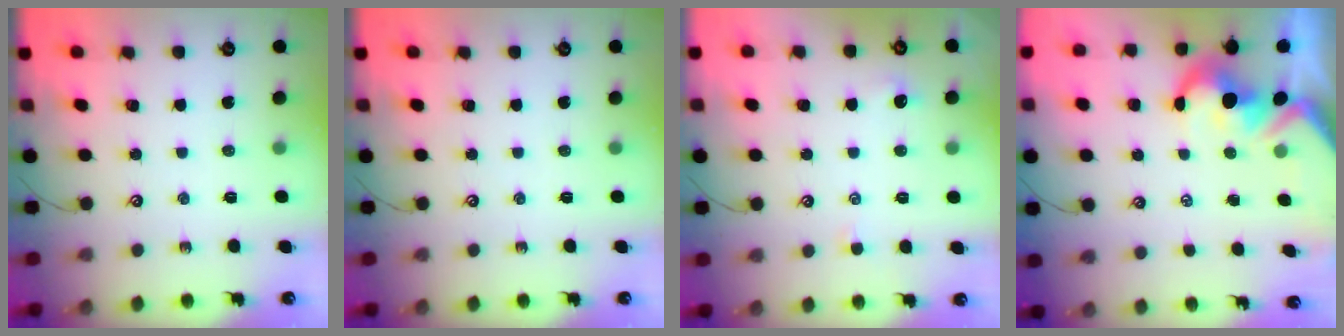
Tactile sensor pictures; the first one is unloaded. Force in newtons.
{"total": 0.0}
{"total": 1.9, "press": 1.8, "slide": 0.4}
{"total": 5.2, "press": 5.0, "slide": 1.2}